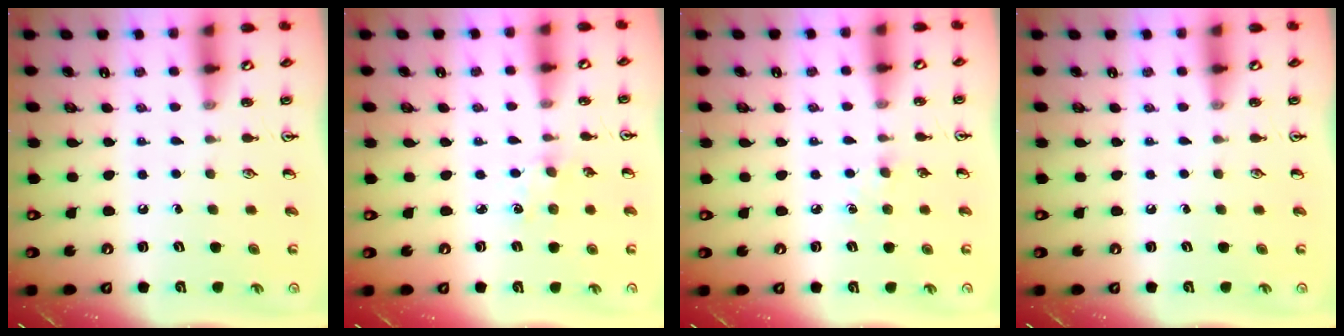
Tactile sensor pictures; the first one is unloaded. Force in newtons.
{"total": 3.7, "press": 3.7, "slide": 0.5}
{"total": 2.8, "press": 2.8, "slide": 0.4}
{"total": 0.0}